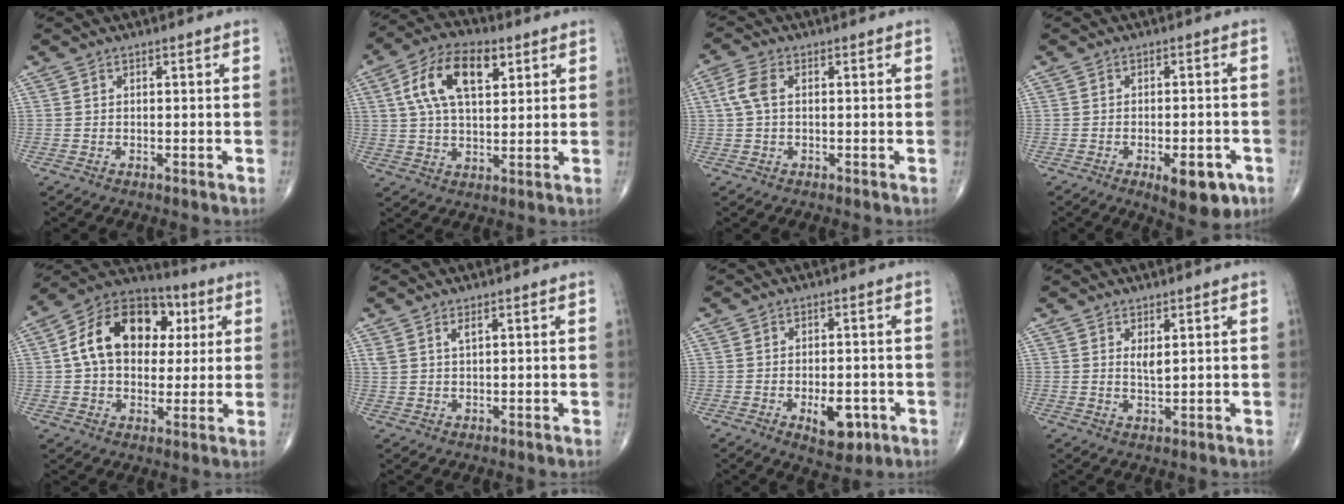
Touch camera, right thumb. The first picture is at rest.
{"total": 13.5, "force": [4.8, 7.1, 10.5], "torque": [-0.181, 0.006, 0.082]}
{"total": 4.3, "force": [0.6, 2.5, 3.5], "torque": [-0.089, 0.012, 0.007]}
{"total": 8.6, "force": [-3.9, 3.5, 6.9], "torque": [-0.081, 0.008, -0.044]}
{"total": 18.6, "force": [3.6, 13.0, 12.9], "torque": [-0.184, 0.018, 0.052]}
{"total": 1.9, "force": [1.2, 0.6, 1.4], "torque": [-0.031, -0.001, 0.027]}
{"total": 6.7, "force": [-2.4, 3.4, 5.2], "torque": [-0.060, 0.006, -0.024]}
{"total": 2.1, "force": [1.0, 0.7, 1.8], "torque": [-0.031, -0.011, 0.021]}